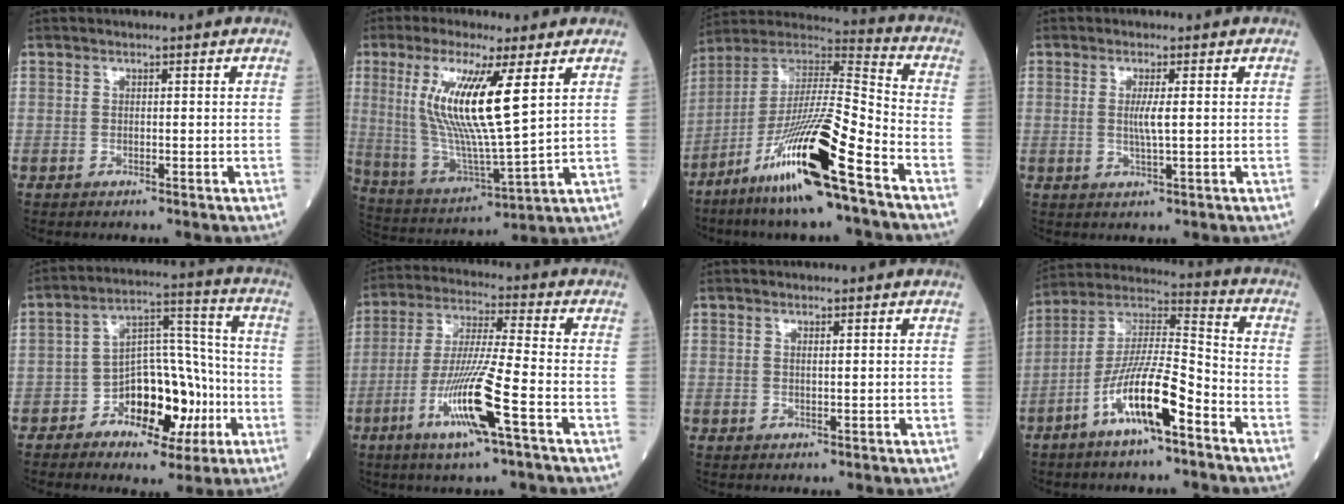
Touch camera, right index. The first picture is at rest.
{"total": 14.9, "force": [4.5, 1.1, 14.2], "torque": [-0.296, -0.015, 0.088]}
{"total": 19.1, "force": [-10.4, 0.5, 16.0], "torque": [-0.326, -0.032, -0.197]}
{"total": 2.9, "force": [0.2, -0.2, 2.9], "torque": [-0.060, -0.005, 0.004]}
{"total": 12.3, "force": [-4.2, 6.8, 9.4], "torque": [-0.146, 0.031, -0.057]}
{"total": 12.3, "force": [-5.1, -0.3, 11.2], "torque": [-0.223, -0.015, -0.095]}
{"total": 0.8, "force": [0.4, 0.1, 0.7], "torque": [-0.016, -0.001, 0.006]}
{"total": 13.0, "force": [-6.3, 2.1, 11.2], "torque": [-0.216, 0.006, -0.116]}